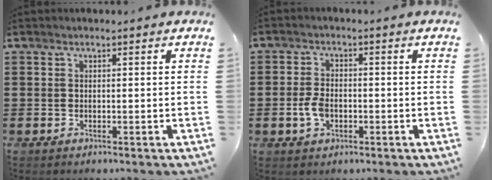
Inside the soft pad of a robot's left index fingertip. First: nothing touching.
{"total": 3.9, "force": [-0.9, 2.3, 3.0], "torque": [-0.076, -0.005, -0.022]}